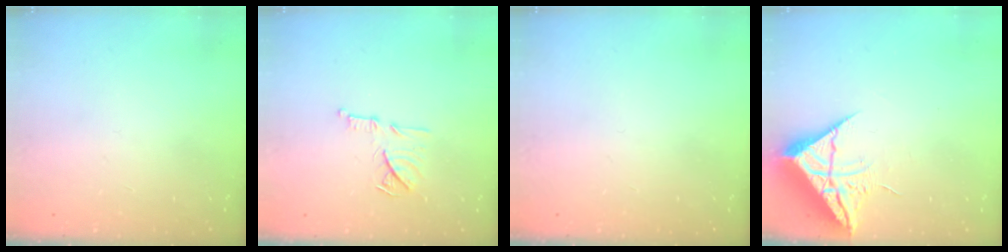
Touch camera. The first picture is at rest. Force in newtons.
{"total": 11.8, "press": 11.8, "slide": 0.7}
{"total": 0.0}
{"total": 9.7, "press": 9.6, "slide": 0.8}